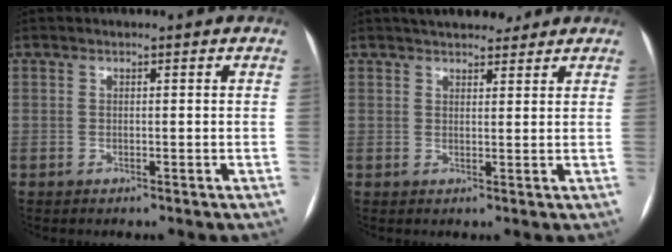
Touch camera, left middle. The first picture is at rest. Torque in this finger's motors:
{"motor_torque": [0.23, -0.22, 0.03, 0.00]}